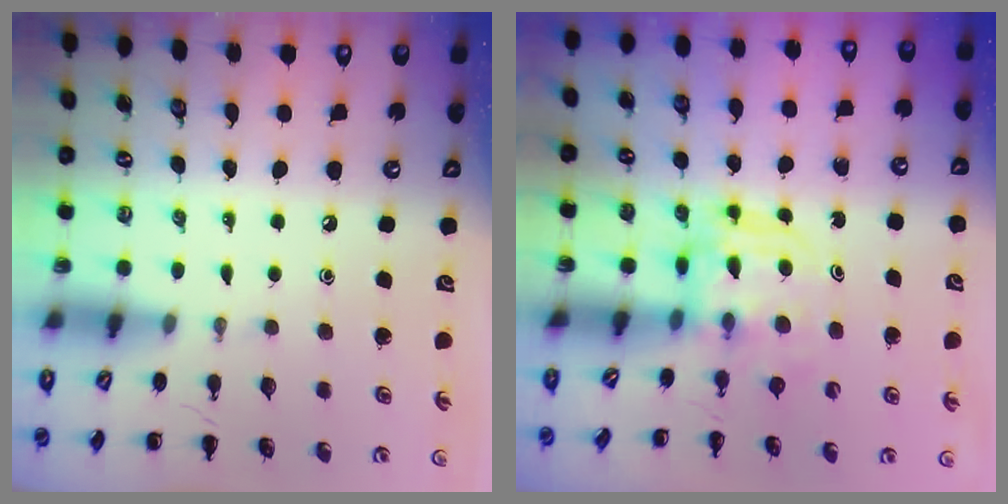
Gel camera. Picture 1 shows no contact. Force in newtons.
{"total": 3.7, "press": 3.7, "slide": 0.2}